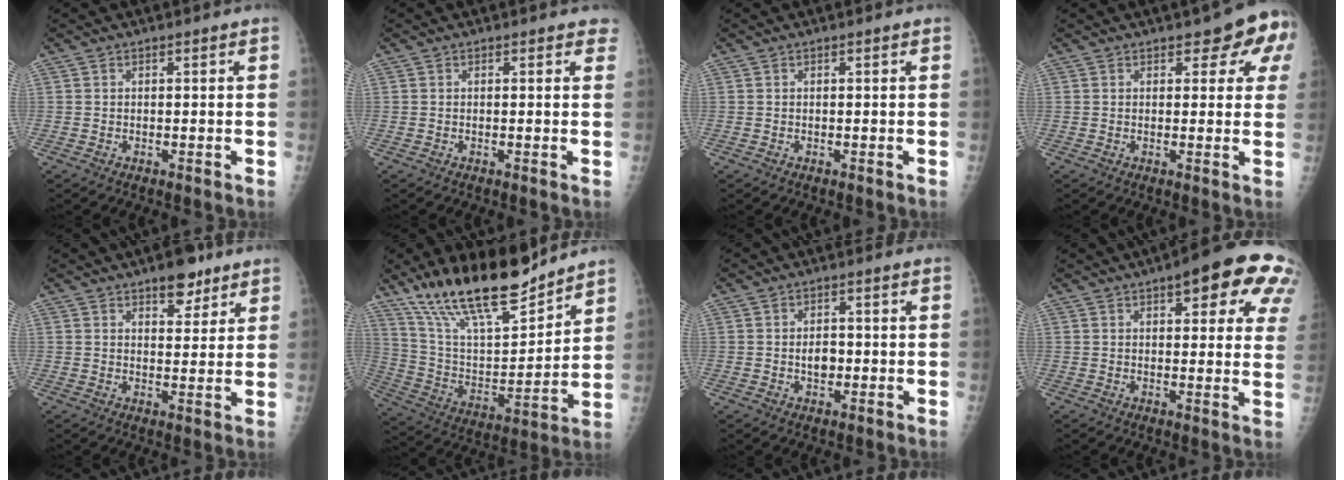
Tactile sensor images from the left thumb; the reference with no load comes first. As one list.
[{"total": 0.6, "force": [0.5, 0.4, 0.2], "torque": [0.004, -0.001, -0.001]}, {"total": 0.0}, {"total": 7.2, "force": [3.8, 3.3, 5.1], "torque": [-0.025, -0.008, 0.038]}, {"total": 6.6, "force": [4.4, 3.1, 3.8], "torque": [-0.027, -0.022, 0.061]}, {"total": 21.5, "force": [17.1, 5.9, 11.8], "torque": [-0.174, -0.085, 0.308]}, {"total": 3.0, "force": [-0.3, 2.1, 2.2], "torque": [-0.022, 0.003, -0.004]}, {"total": 17.5, "force": [8.7, 6.1, 13.9], "torque": [-0.141, -0.011, 0.097]}]